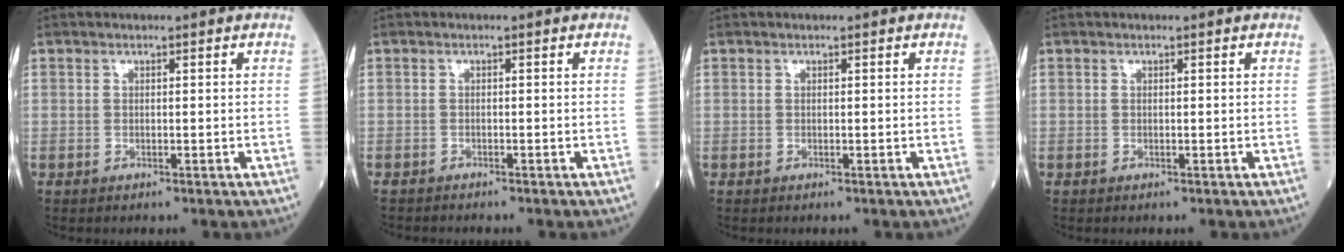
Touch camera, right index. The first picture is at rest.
{"total": 1.6, "force": [-1.6, 0.1, 0.1], "torque": [-0.005, -0.004, -0.027]}
{"total": 0.0}
{"total": 0.0}